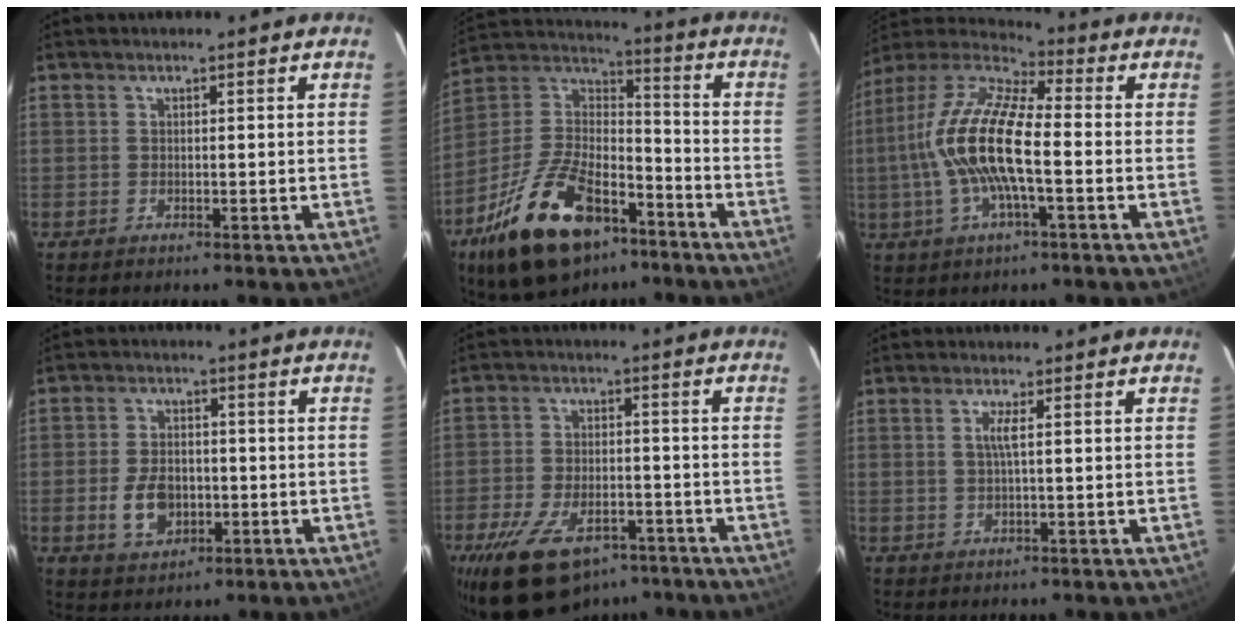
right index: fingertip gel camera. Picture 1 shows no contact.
{"total": 24.3, "force": [-14.2, 12.2, 15.5], "torque": [-0.312, -0.002, -0.235]}
{"total": 16.4, "force": [-2.0, 4.4, 15.6], "torque": [-0.309, 0.003, -0.047]}
{"total": 7.3, "force": [-2.0, 5.0, 5.0], "torque": [-0.104, 0.005, -0.026]}
{"total": 16.1, "force": [-10.9, 8.2, 8.6], "torque": [-0.189, -0.012, -0.174]}
{"total": 1.8, "force": [0.2, -0.4, 1.7], "torque": [-0.034, 0.000, 0.005]}